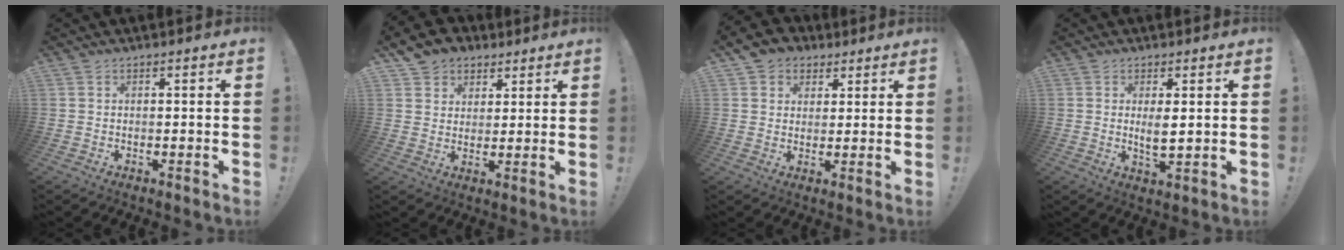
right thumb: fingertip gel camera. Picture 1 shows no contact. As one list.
[{"total": 8.2, "force": [5.1, 6.2, 1.7], "torque": [-0.030, -0.027, 0.102]}, {"total": 7.0, "force": [3.6, 5.8, 1.6], "torque": [-0.029, -0.012, 0.075]}, {"total": 4.2, "force": [1.3, 1.2, 3.8], "torque": [-0.060, -0.014, 0.017]}]